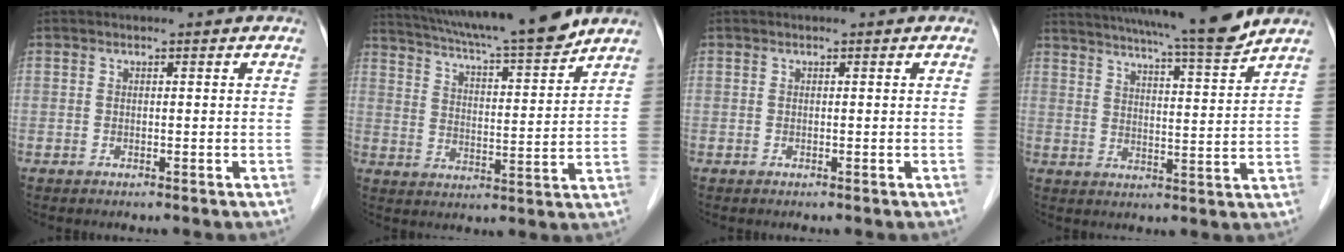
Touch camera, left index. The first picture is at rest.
{"total": 17.8, "force": [15.8, 0.4, 8.3], "torque": [-0.140, 0.002, 0.239]}
{"total": 0.0}
{"total": 15.3, "force": [13.7, -0.9, 6.8], "torque": [-0.114, -0.018, 0.192]}